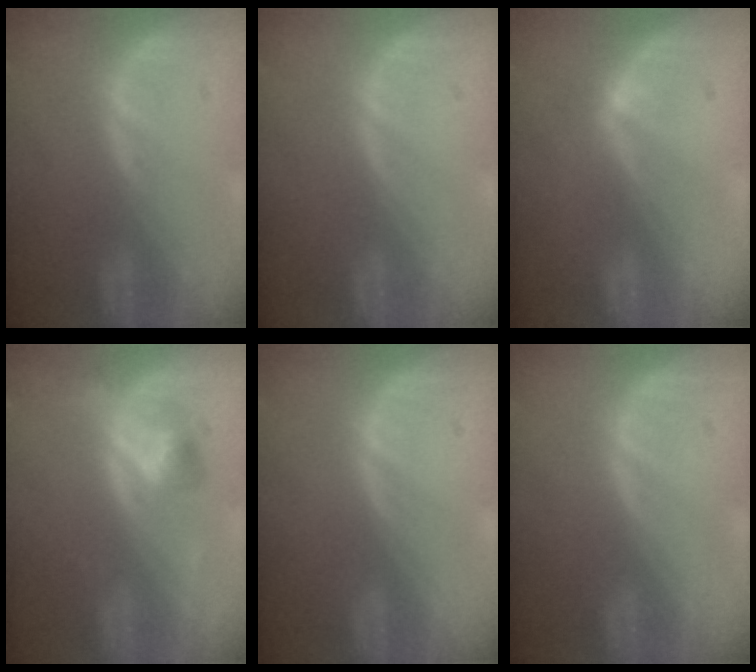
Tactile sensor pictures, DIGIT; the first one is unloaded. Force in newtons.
{"total": 0.0}
{"total": 1.3, "press": 0.9, "slide": 0.9}
{"total": 3.7, "press": 3.7, "slide": 0.2}
{"total": 0.0}
{"total": 0.0}